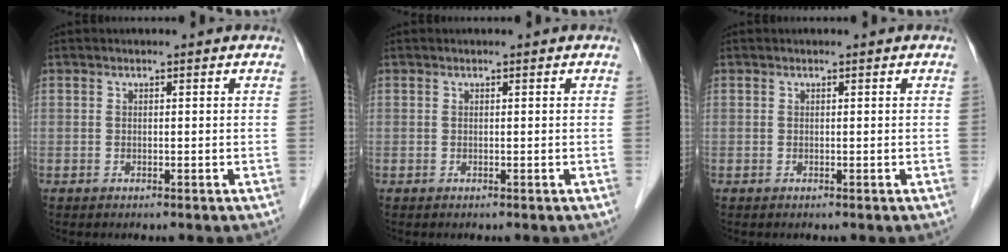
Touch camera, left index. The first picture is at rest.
{"total": 0.0}
{"total": 0.0}